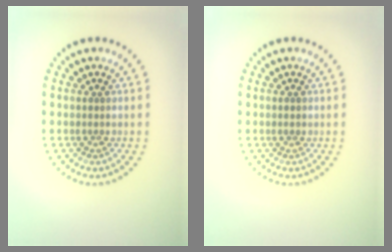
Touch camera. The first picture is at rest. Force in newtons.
{"total": 0.6, "press": 0.6, "slide": 0.0}